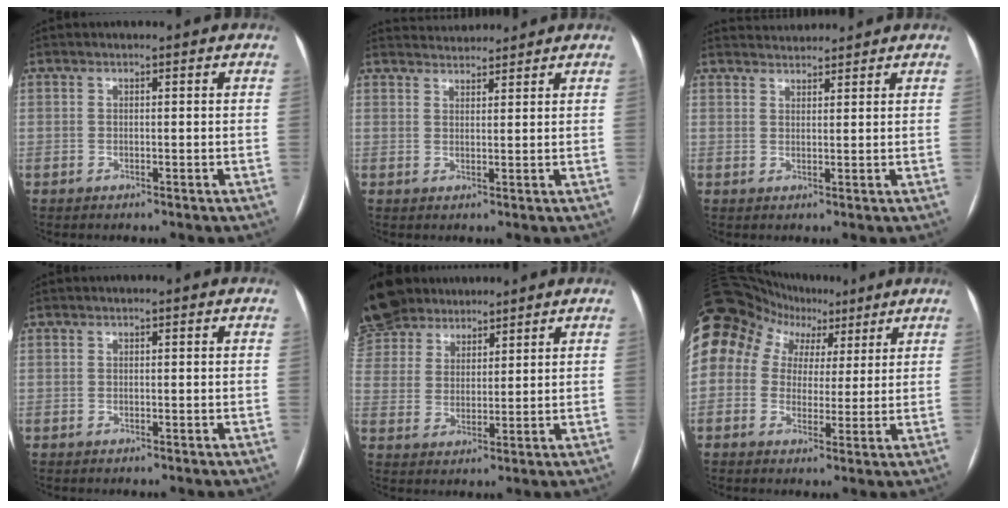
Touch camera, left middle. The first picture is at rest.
{"total": 4.6, "force": [4.6, 0.4, 0.3], "torque": [-0.011, 0.026, 0.073]}
{"total": 3.7, "force": [3.7, 0.3, 0.0], "torque": [-0.007, 0.024, 0.064]}
{"total": 0.0}
{"total": 16.0, "force": [12.7, 8.1, 5.4], "torque": [-0.146, 0.050, 0.242]}
{"total": 19.0, "force": [9.1, 14.8, 7.7], "torque": [-0.188, 0.103, 0.161]}